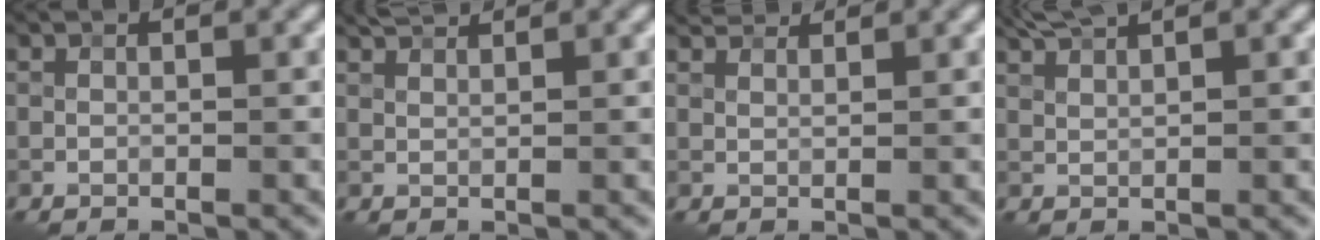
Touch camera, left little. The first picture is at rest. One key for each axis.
{"total": 1.8, "fx": 1.6, "fy": 0.2, "fz": 0.8, "tx": -0.023, "ty": 0.001, "tz": 0.027}
{"total": 2.5, "fx": 2.2, "fy": 0.6, "fz": 1.0, "tx": -0.023, "ty": -0.003, "tz": 0.036}
{"total": 2.4, "fx": 2.0, "fy": 0.4, "fz": 1.4, "tx": -0.033, "ty": 0.003, "tz": 0.040}